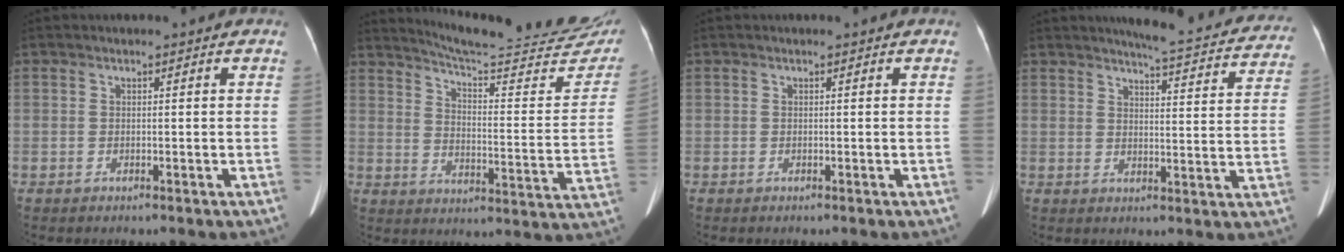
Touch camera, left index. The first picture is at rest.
{"total": 24.9, "force": [23.0, 1.9, 9.4], "torque": [-0.129, -0.088, 0.281]}
{"total": 0.0}
{"total": 16.5, "force": [15.3, 2.2, 5.8], "torque": [-0.058, -0.038, 0.164]}